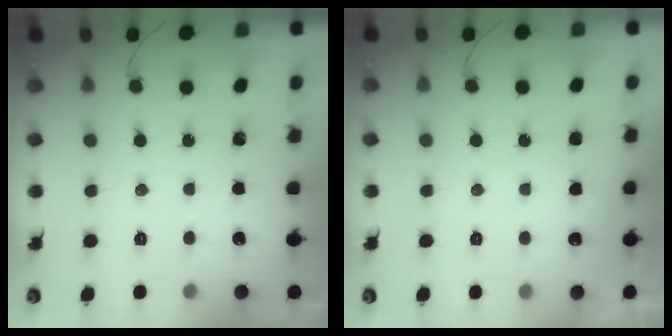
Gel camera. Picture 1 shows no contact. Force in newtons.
{"total": 3.0, "press": 3.0, "slide": 0.0}